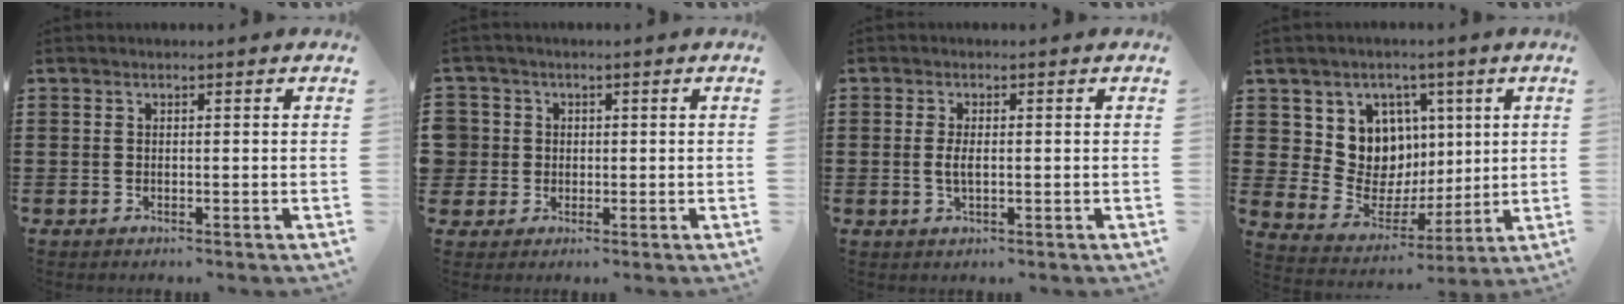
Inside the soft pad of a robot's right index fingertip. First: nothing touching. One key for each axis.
{"total": 3.2, "fx": 0.0, "fy": 3.2, "fz": 0.2, "tx": -0.029, "ty": 0.008, "tz": -0.006}
{"total": 2.4, "fx": -0.1, "fy": 0.7, "fz": 2.2, "tx": -0.057, "ty": -0.006, "tz": -0.008}
{"total": 9.3, "fx": 2.6, "fy": 8.6, "fz": 2.3, "tx": -0.073, "ty": -0.030, "tz": 0.057}